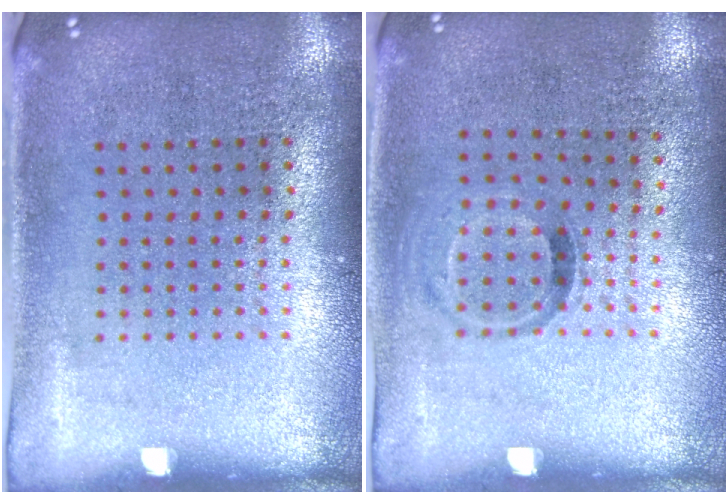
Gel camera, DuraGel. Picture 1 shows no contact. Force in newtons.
{"total": 0.8, "press": 0.6, "slide": 0.6}